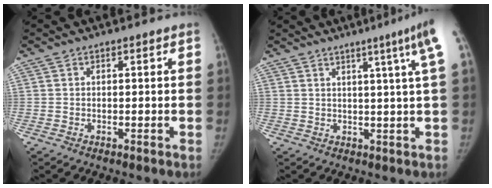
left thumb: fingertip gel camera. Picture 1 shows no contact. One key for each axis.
{"total": 8.0, "fx": 3.8, "fy": -1.4, "fz": 6.9, "tx": -0.087, "ty": -0.007, "tz": 0.044}